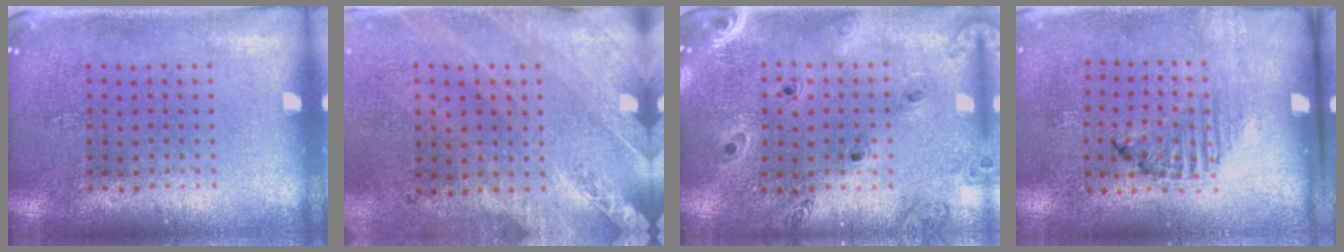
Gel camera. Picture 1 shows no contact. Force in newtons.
{"total": 2.4, "press": 2.1, "slide": 1.3}
{"total": 0.9, "press": 0.9, "slide": 0.1}
{"total": 1.3, "press": 1.1, "slide": 0.7}